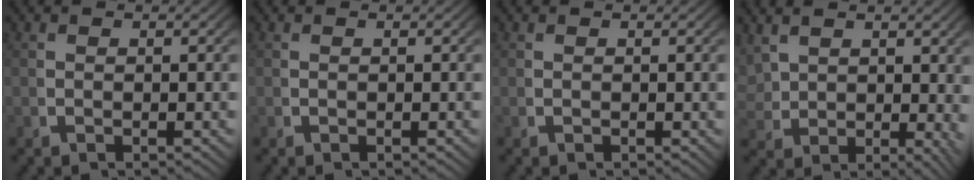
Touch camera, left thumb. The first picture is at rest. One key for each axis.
{"total": 0.0}
{"total": 0.0}
{"total": 3.5, "fx": 1.8, "fy": 2.0, "fz": 2.1, "tx": -0.035, "ty": -0.014, "tz": 0.051}